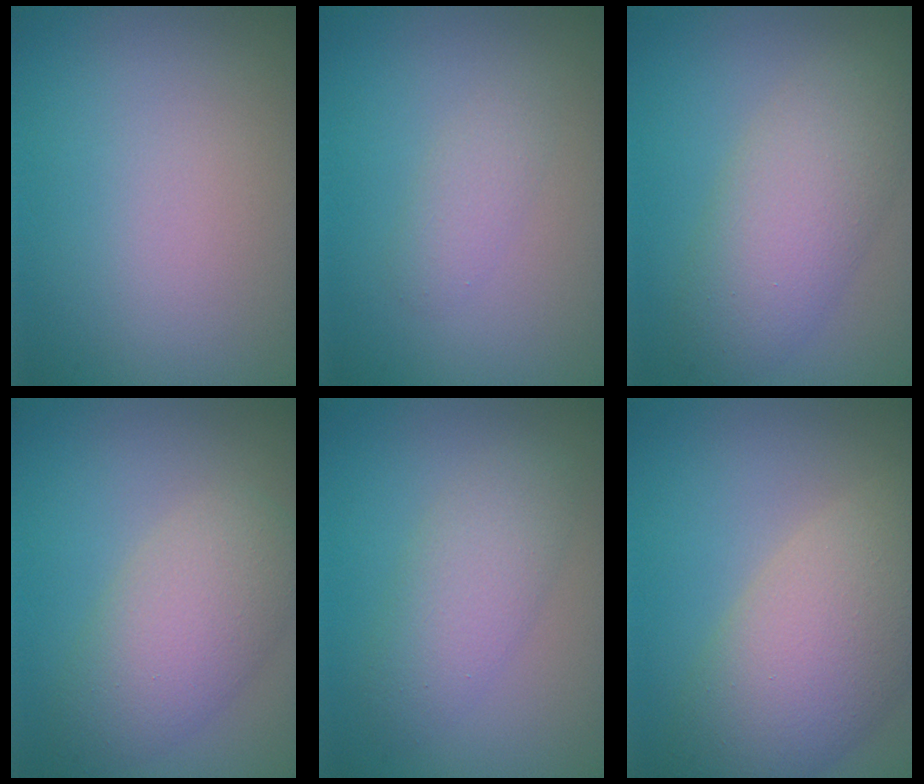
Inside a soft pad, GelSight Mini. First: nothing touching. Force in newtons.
{"total": 1.5, "press": 1.5, "slide": 0.1}
{"total": 5.7, "press": 5.7, "slide": 0.1}
{"total": 5.1, "press": 5.1, "slide": 0.2}
{"total": 3.5, "press": 3.5, "slide": 0.2}
{"total": 8.2, "press": 8.2, "slide": 0.4}